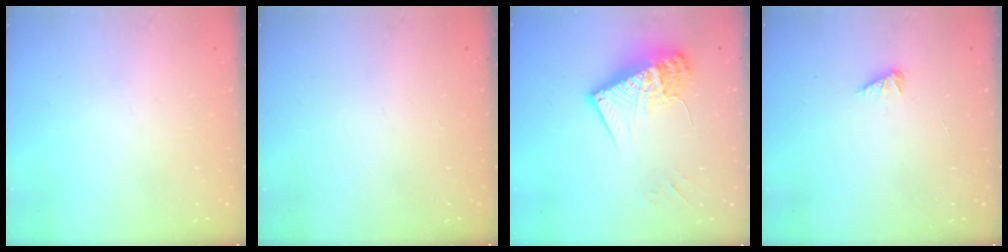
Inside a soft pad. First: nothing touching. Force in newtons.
{"total": 0.0}
{"total": 15.7, "press": 15.6, "slide": 1.6}
{"total": 2.0, "press": 2.0, "slide": 0.3}